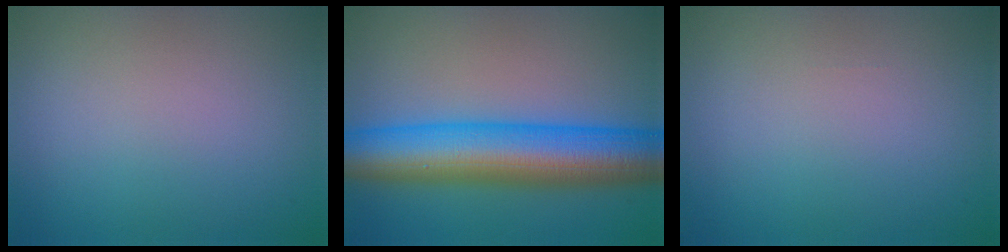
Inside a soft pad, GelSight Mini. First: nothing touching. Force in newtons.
{"total": 10.5, "press": 10.4, "slide": 0.2}
{"total": 0.0}